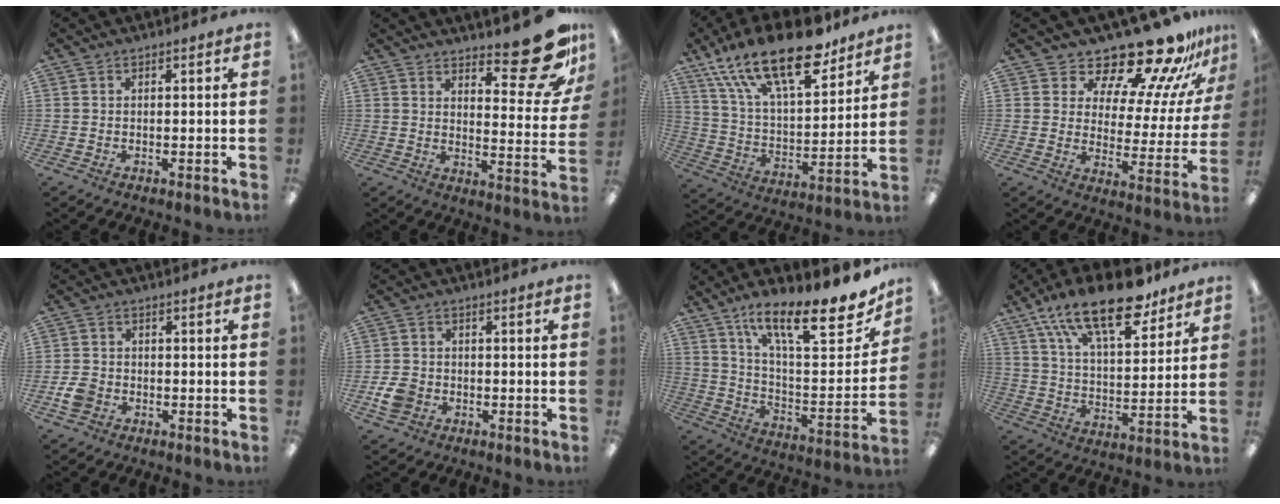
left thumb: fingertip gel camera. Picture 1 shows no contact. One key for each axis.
{"total": 17.0, "fx": 12.0, "fy": 5.5, "fz": 10.6, "tx": -0.122, "ty": -0.093, "tz": 0.196}
{"total": 23.3, "fx": 16.0, "fy": 9.1, "fz": 14.4, "tx": -0.249, "ty": -0.087, "tz": 0.279}
{"total": 19.2, "fx": 17.2, "fy": 4.8, "fz": 7.0, "tx": -0.106, "ty": -0.146, "tz": 0.288}
{"total": 4.4, "fx": -1.6, "fy": 3.5, "fz": 2.1, "tx": -0.039, "ty": 0.003, "tz": -0.033}
{"total": 5.3, "fx": -1.9, "fy": 4.3, "fz": 2.5, "tx": -0.050, "ty": 0.004, "tz": -0.036}
{"total": 19.3, "fx": 13.6, "fy": 5.1, "fz": 12.7, "tx": -0.189, "ty": -0.102, "tz": 0.222}
{"total": 20.2, "fx": 14.1, "fy": 8.0, "fz": 12.1, "tx": -0.199, "ty": -0.070, "tz": 0.239}